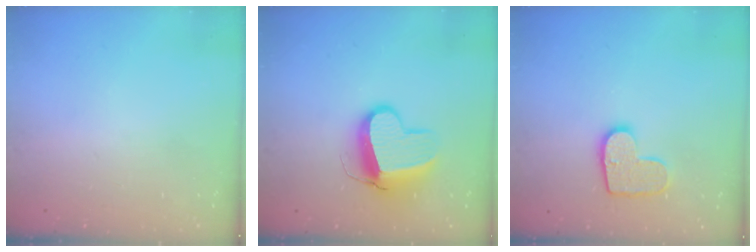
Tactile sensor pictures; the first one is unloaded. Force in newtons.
{"total": 12.0, "press": 11.9, "slide": 1.2}
{"total": 10.4, "press": 10.4, "slide": 0.5}